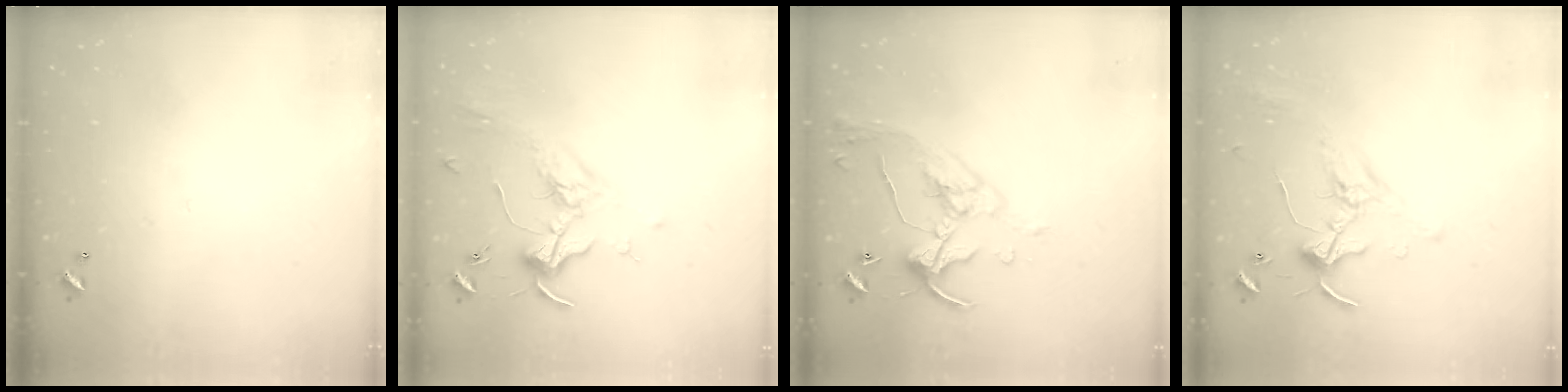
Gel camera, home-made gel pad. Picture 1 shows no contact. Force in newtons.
{"total": 1.9, "press": 1.7, "slide": 0.8}
{"total": 7.0, "press": 6.9, "slide": 0.8}
{"total": 0.9, "press": 0.8, "slide": 0.4}